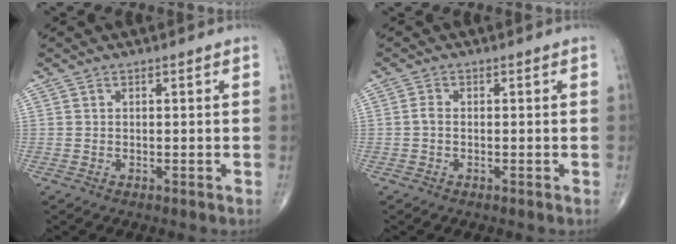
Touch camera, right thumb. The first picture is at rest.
{"total": 1.2, "force": [-0.3, 0.7, 0.9], "torque": [-0.018, 0.001, -0.008]}